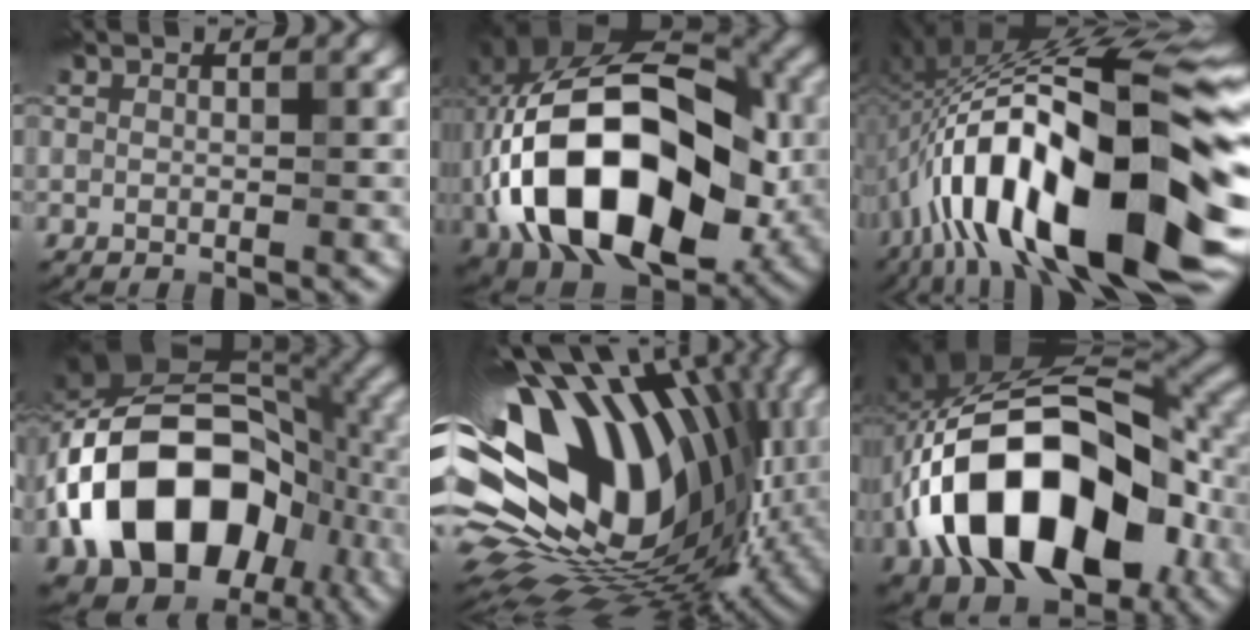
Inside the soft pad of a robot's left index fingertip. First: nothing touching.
{"total": 17.8, "force": [-3.1, 11.0, 13.6], "torque": [-0.263, 0.007, -0.063]}
{"total": 18.2, "force": [-5.4, 5.5, 16.5], "torque": [-0.261, 0.055, -0.094]}
{"total": 18.5, "force": [-4.1, 13.1, 12.4], "torque": [-0.227, 0.009, -0.076]}
{"total": 17.8, "force": [1.8, 10.4, 14.3], "torque": [-0.273, 0.006, 0.025]}
{"total": 15.8, "force": [-4.8, 9.4, 11.8], "torque": [-0.197, 0.003, -0.088]}